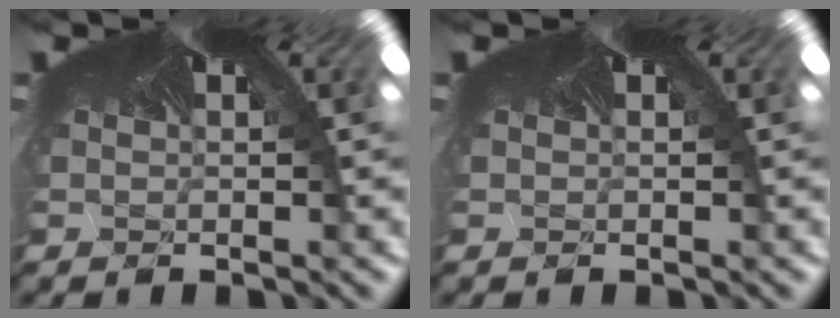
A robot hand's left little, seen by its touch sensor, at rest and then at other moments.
{"total": 0.0}